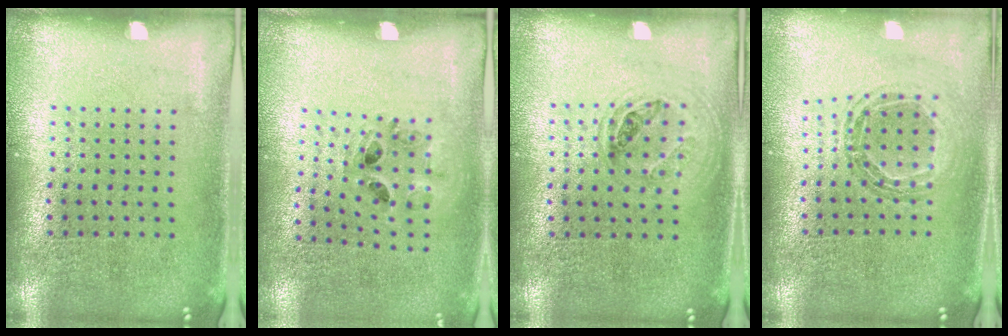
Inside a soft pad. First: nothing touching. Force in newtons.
{"total": 0.8, "press": 0.8, "slide": 0.3}
{"total": 1.0, "press": 0.9, "slide": 0.4}
{"total": 0.9, "press": 0.9, "slide": 0.2}